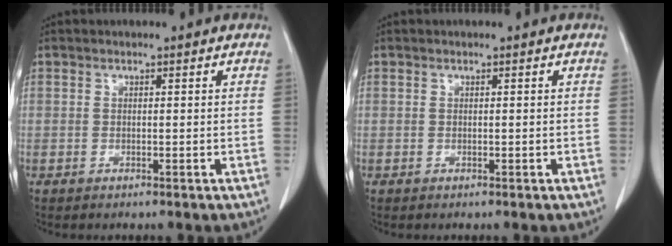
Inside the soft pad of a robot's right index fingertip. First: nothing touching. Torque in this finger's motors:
{"motor_torque": [0.00, 0.00, 0.02, 0.00]}